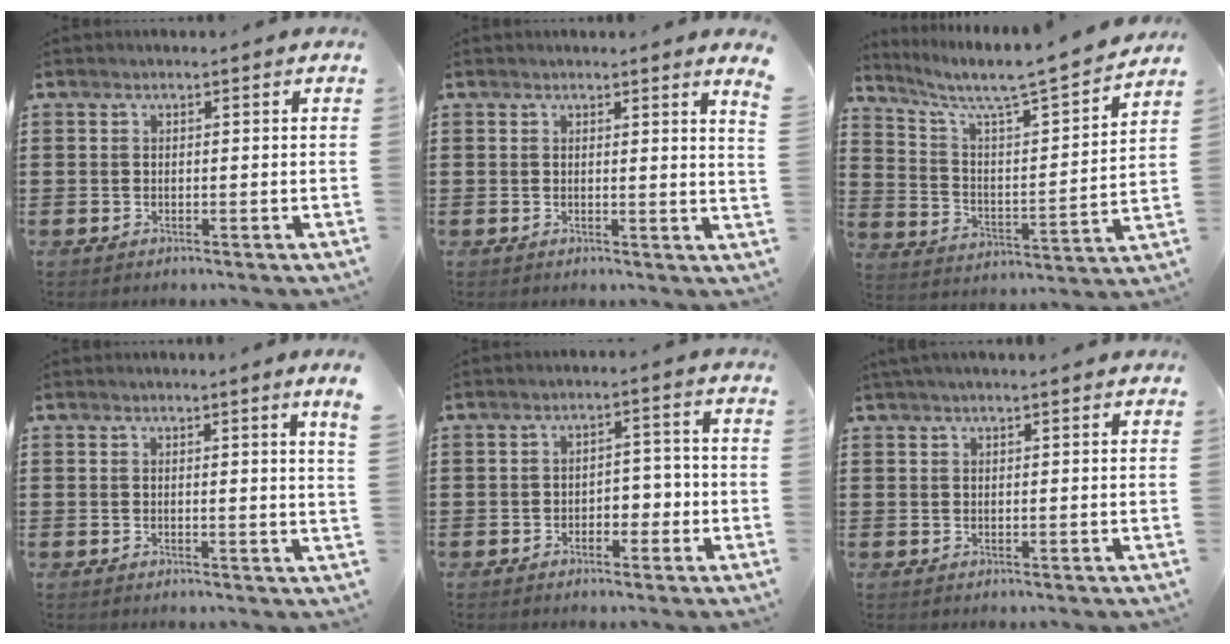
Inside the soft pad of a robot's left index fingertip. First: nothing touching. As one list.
[{"total": 1.7, "force": [1.3, -0.7, 0.8], "torque": [-0.019, -0.007, 0.024]}, {"total": 6.1, "force": [5.4, 0.3, 2.9], "torque": [-0.083, -0.048, 0.084]}, {"total": 1.9, "force": [1.3, -1.0, 0.9], "torque": [-0.018, -0.010, 0.023]}, {"total": 3.4, "force": [-1.8, 2.1, 2.0], "torque": [-0.039, 0.008, -0.039]}, {"total": 1.6, "force": [1.4, 0.0, 0.9], "torque": [-0.018, 0.001, 0.026]}]